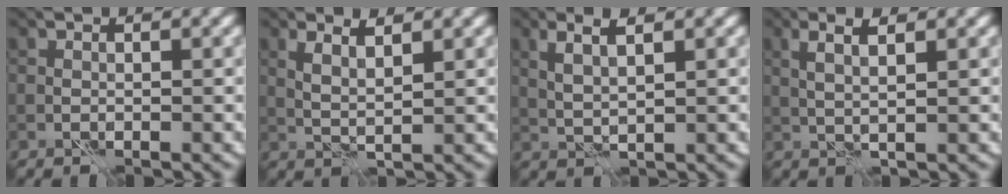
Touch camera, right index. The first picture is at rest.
{"total": 2.4, "force": [1.4, 0.5, 1.9], "torque": [-0.040, -0.003, 0.028]}
{"total": 2.6, "force": [1.3, 0.4, 2.2], "torque": [-0.049, 0.000, 0.029]}
{"total": 2.6, "force": [1.1, 0.4, 2.3], "torque": [-0.039, 0.002, 0.021]}